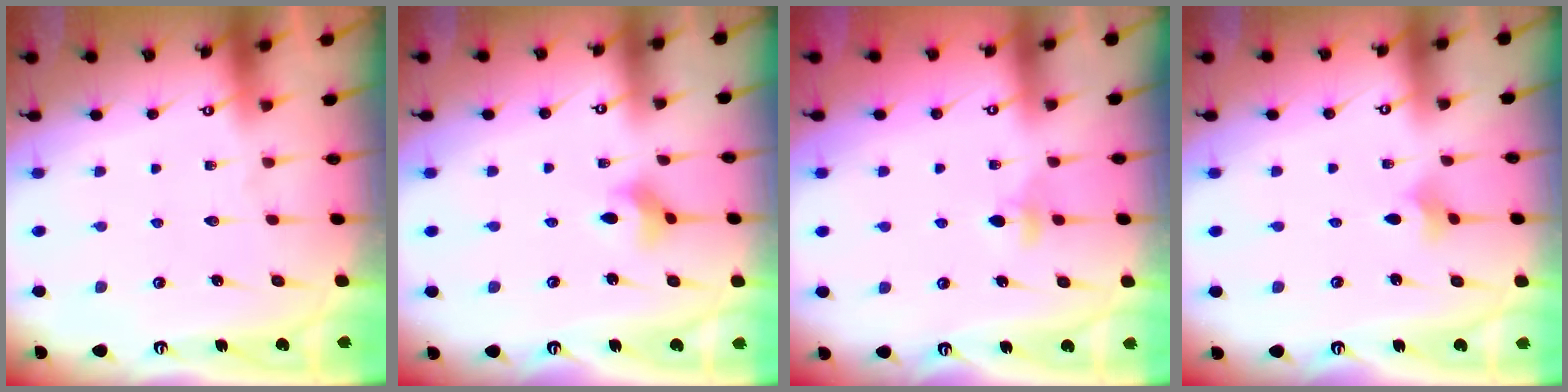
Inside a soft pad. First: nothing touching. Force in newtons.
{"total": 3.2, "press": 3.2, "slide": 0.5}
{"total": 3.8, "press": 3.7, "slide": 0.7}
{"total": 2.5, "press": 2.5, "slide": 0.5}